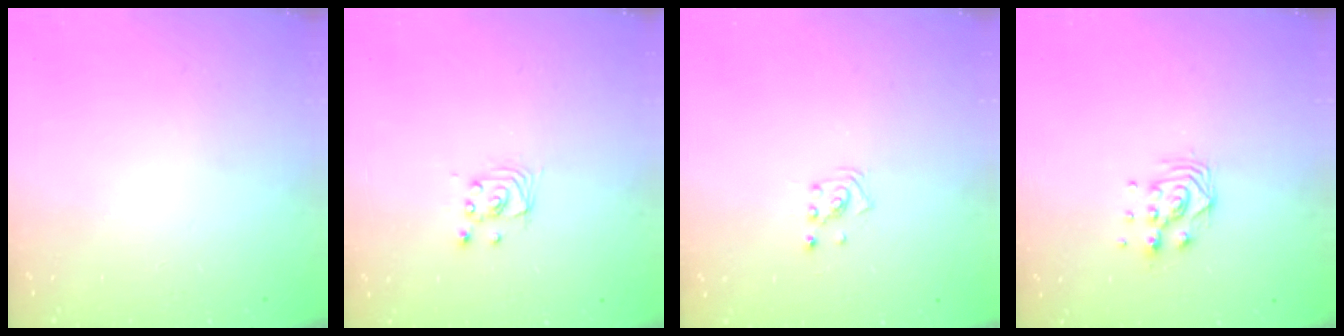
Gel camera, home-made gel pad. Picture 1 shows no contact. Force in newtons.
{"total": 2.8, "press": 2.8, "slide": 0.2}
{"total": 1.9, "press": 1.9, "slide": 0.1}
{"total": 7.8, "press": 7.8, "slide": 0.7}